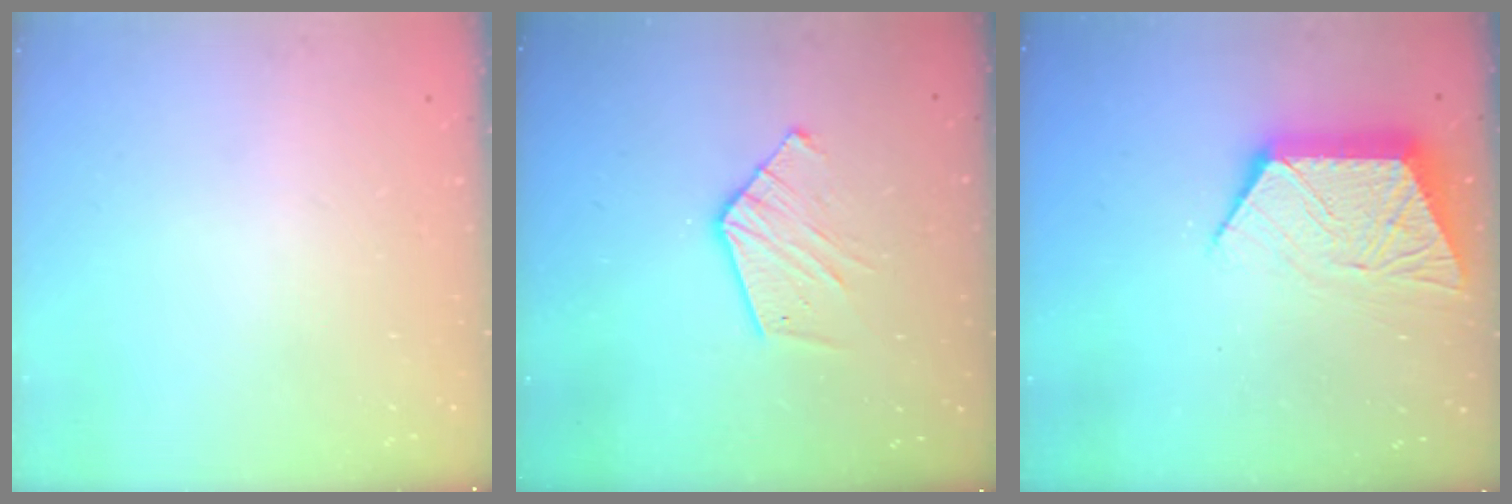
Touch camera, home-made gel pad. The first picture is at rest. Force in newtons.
{"total": 9.8, "press": 9.7, "slide": 0.8}
{"total": 12.2, "press": 12.2, "slide": 0.9}